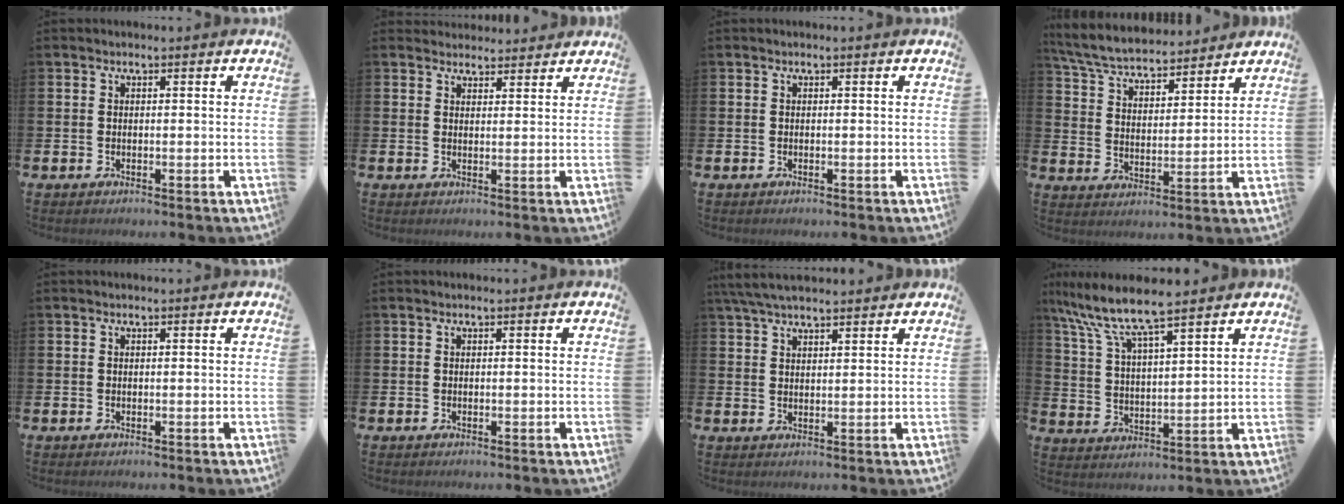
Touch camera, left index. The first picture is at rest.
{"total": 2.9, "force": [2.7, 0.9, -0.2], "torque": [0.007, -0.012, 0.049]}
{"total": 0.0}
{"total": 6.3, "force": [6.1, 1.3, 1.2], "torque": [-0.056, -0.036, 0.107]}
{"total": 0.0}
{"total": 0.0}
{"total": 5.2, "force": [4.6, 1.1, 2.0], "torque": [-0.048, -0.008, 0.086]}
{"total": 8.5, "force": [7.6, 1.0, 3.7], "torque": [-0.105, -0.032, 0.135]}